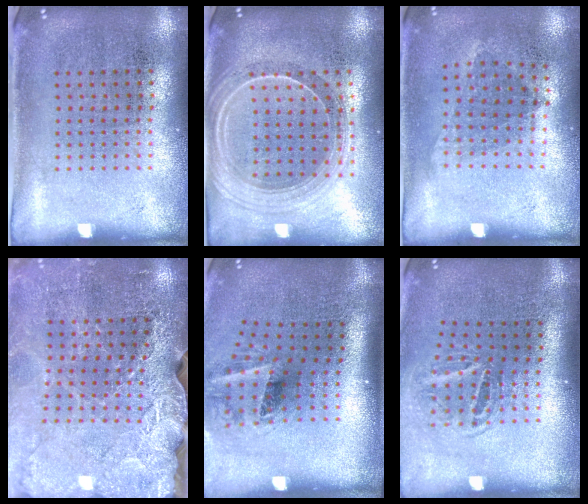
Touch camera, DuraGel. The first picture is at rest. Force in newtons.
{"total": 2.3, "press": 2.0, "slide": 1.2}
{"total": 0.9, "press": 0.7, "slide": 0.6}
{"total": 3.1, "press": 3.0, "slide": 0.4}
{"total": 1.9, "press": 1.2, "slide": 1.4}
{"total": 1.7, "press": 1.1, "slide": 1.3}